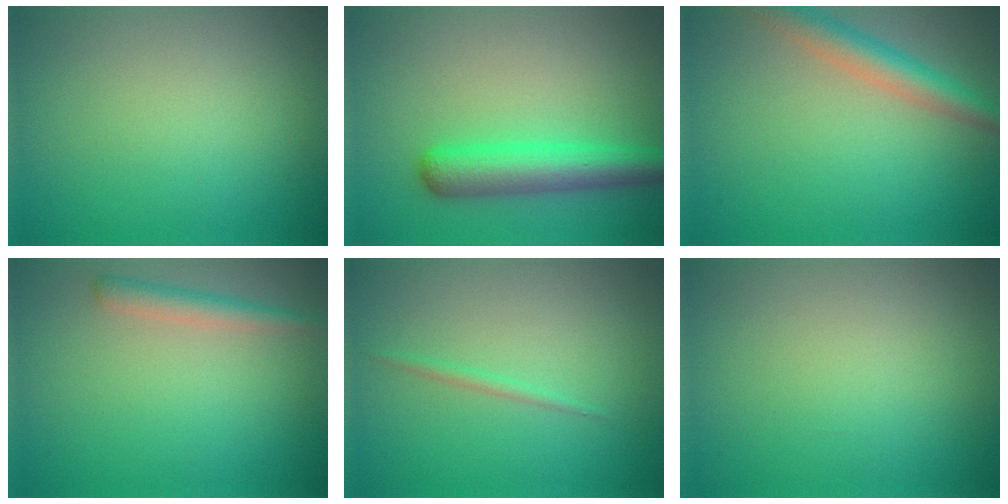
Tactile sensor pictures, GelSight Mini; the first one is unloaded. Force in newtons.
{"total": 4.9, "press": 4.8, "slide": 0.1}
{"total": 3.8, "press": 3.8, "slide": 0.1}
{"total": 1.9, "press": 1.9, "slide": 0.1}
{"total": 0.8, "press": 0.8, "slide": 0.1}
{"total": 0.0}